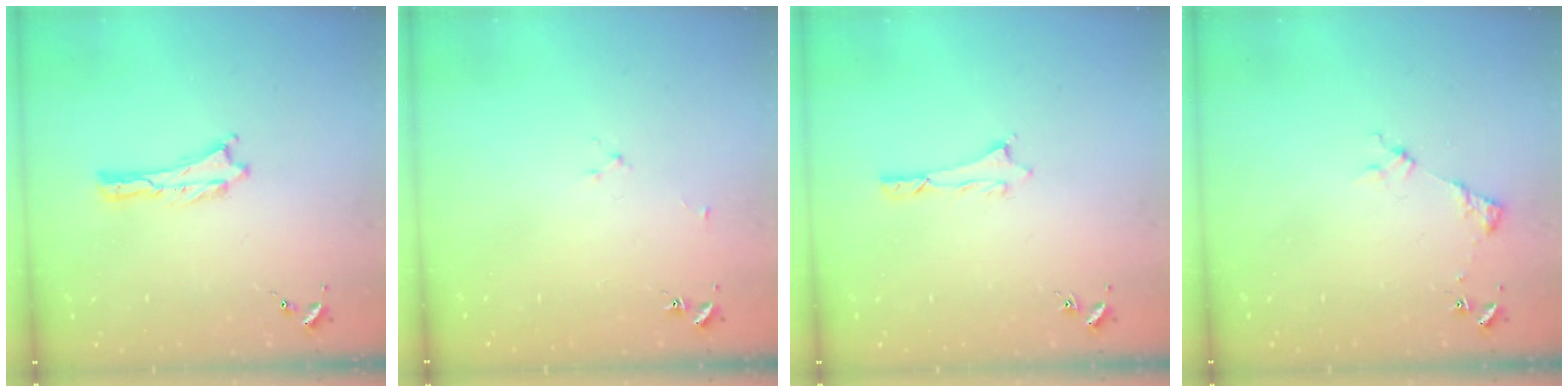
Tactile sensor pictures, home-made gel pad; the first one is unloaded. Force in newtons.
{"total": 1.9, "press": 1.9, "slide": 0.3}
{"total": 0.6, "press": 0.5, "slide": 0.2}
{"total": 2.9, "press": 2.9, "slide": 0.4}